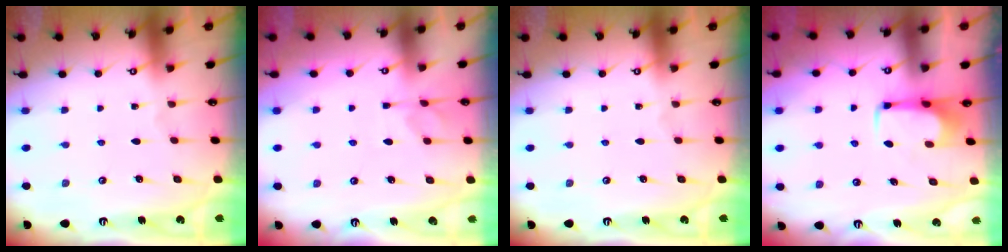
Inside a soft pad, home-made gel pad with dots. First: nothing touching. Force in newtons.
{"total": 2.3, "press": 2.0, "slide": 1.2}
{"total": 0.0}
{"total": 1.7, "press": 1.7, "slide": 0.4}